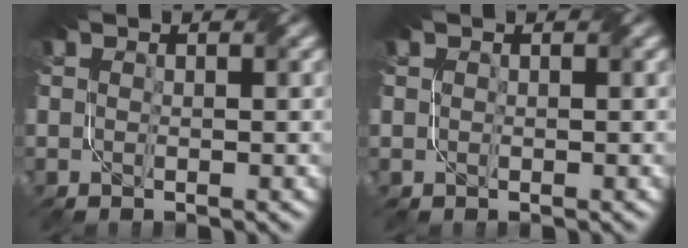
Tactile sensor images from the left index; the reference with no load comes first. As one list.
[{"total": 0.0}]